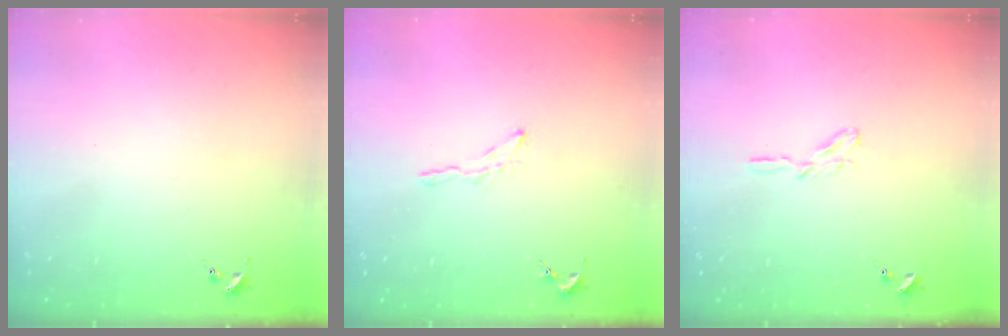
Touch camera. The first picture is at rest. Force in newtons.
{"total": 3.8, "press": 3.7, "slide": 0.4}
{"total": 3.8, "press": 3.8, "slide": 0.3}